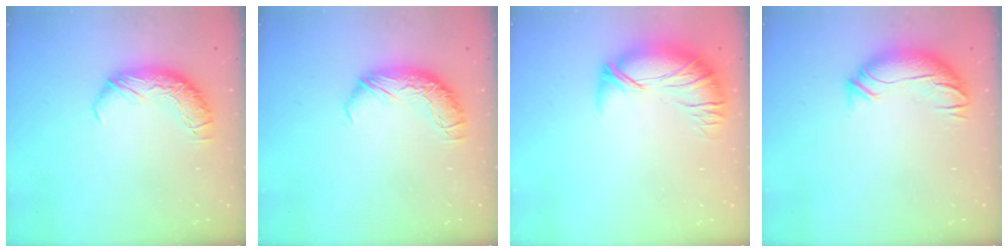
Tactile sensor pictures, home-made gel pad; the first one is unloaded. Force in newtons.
{"total": 0.0}
{"total": 2.8, "press": 1.7, "slide": 2.3}
{"total": 3.6, "press": 2.6, "slide": 2.5}